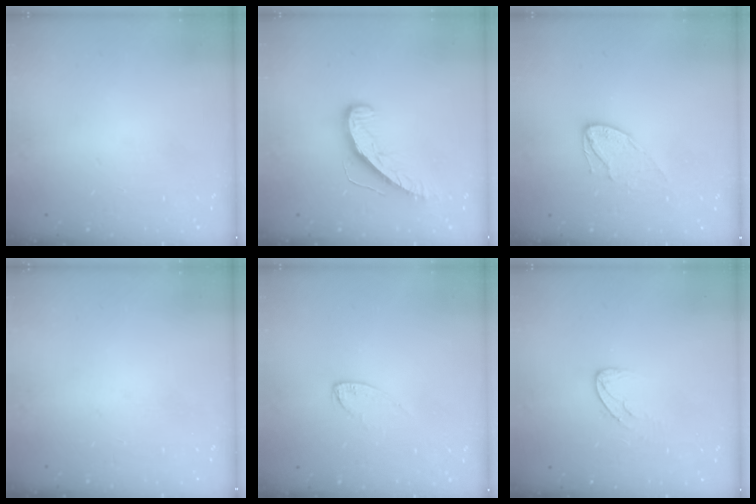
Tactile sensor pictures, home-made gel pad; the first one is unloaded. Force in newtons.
{"total": 9.1, "press": 9.1, "slide": 0.2}
{"total": 7.6, "press": 7.6, "slide": 0.3}
{"total": 0.0}
{"total": 7.0, "press": 7.0, "slide": 0.4}
{"total": 4.8, "press": 4.8, "slide": 0.3}